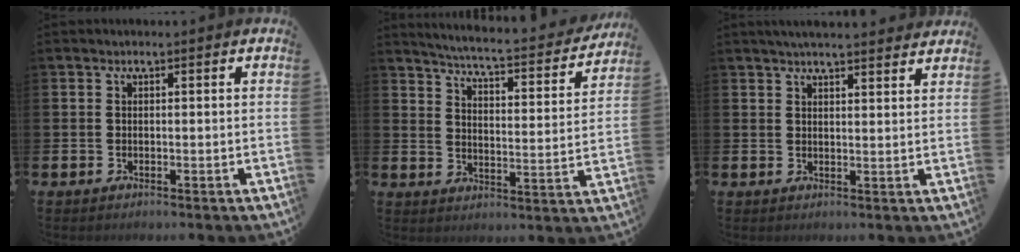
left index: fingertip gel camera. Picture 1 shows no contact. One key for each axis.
{"total": 4.7, "fx": 4.4, "fy": 0.1, "fz": 1.4, "tx": -0.046, "ty": -0.045, "tz": 0.067}
{"total": 3.9, "fx": 3.8, "fy": 0.0, "fz": 0.9, "tx": -0.023, "ty": -0.015, "tz": 0.070}